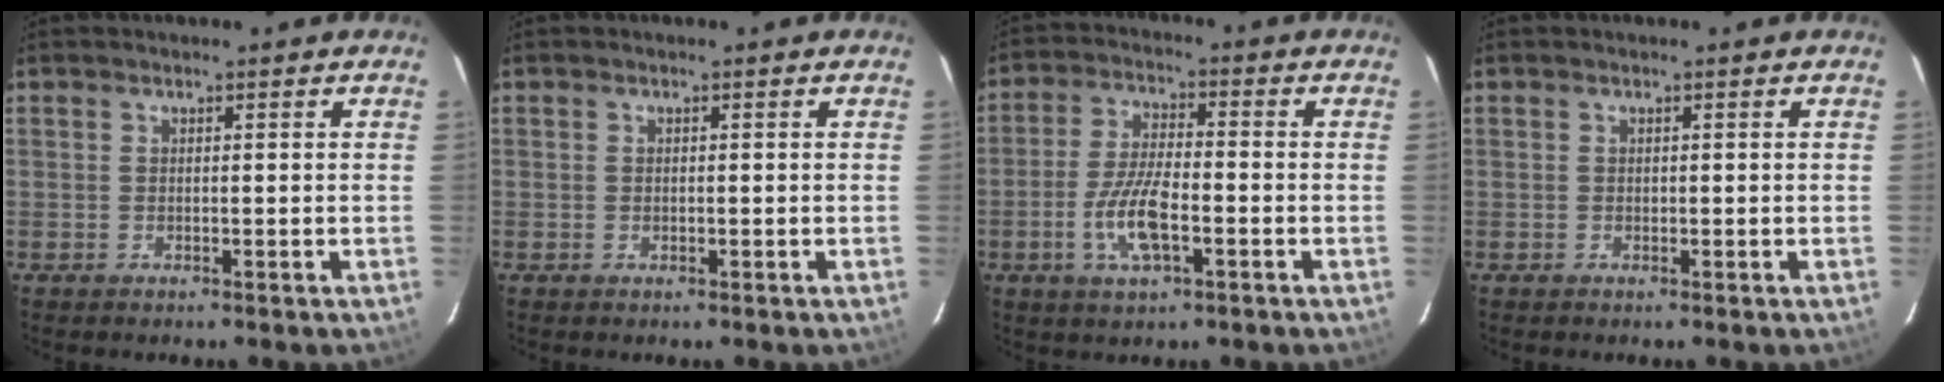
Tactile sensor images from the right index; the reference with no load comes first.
{"total": 0.6, "force": [-0.1, 0.4, 0.5], "torque": [-0.008, 0.003, -0.002]}
{"total": 9.0, "force": [-3.3, 2.9, 7.9], "torque": [-0.165, 0.000, -0.063]}
{"total": 0.0}